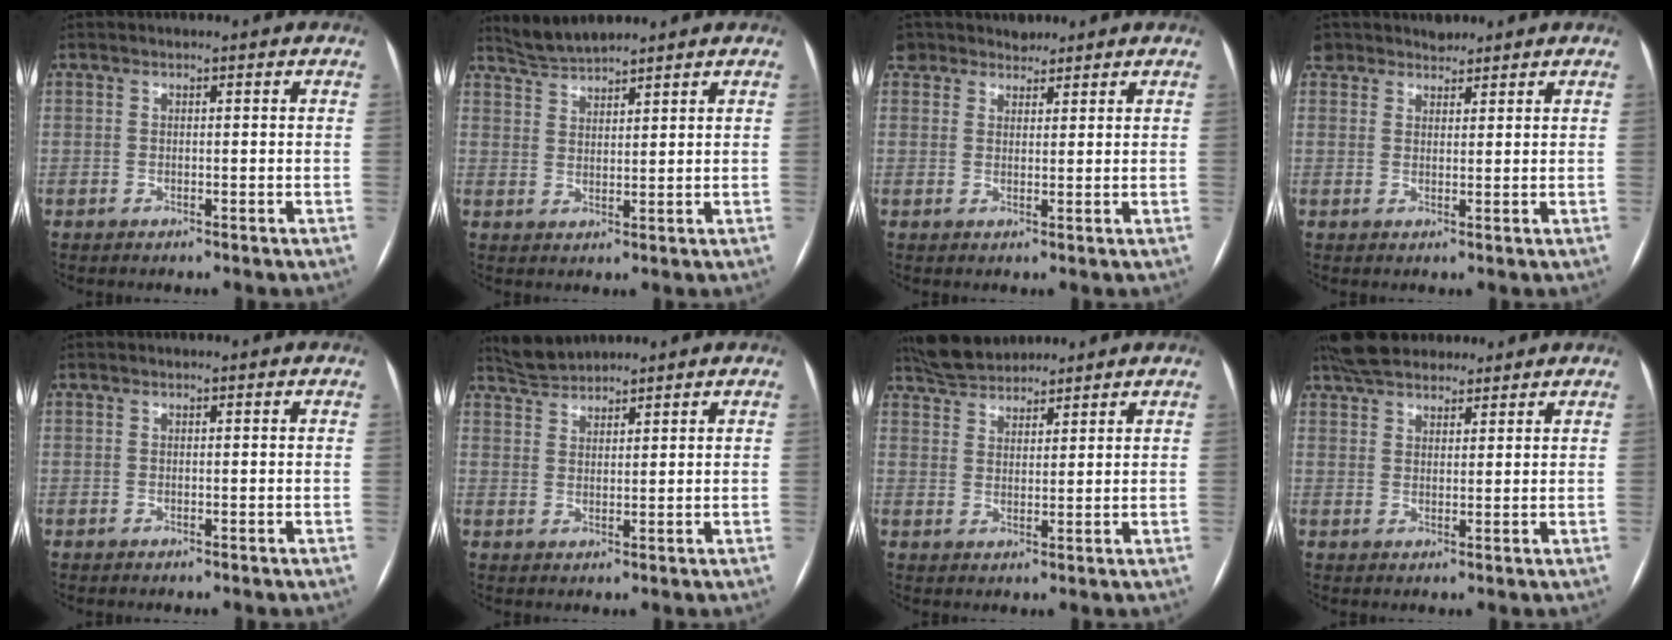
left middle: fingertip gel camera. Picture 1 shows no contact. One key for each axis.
{"total": 4.2, "fx": 4.2, "fy": -0.1, "fz": 0.6, "tx": -0.021, "ty": 0.013, "tz": 0.086}
{"total": 4.9, "fx": 4.0, "fy": 2.8, "fz": -0.4, "tx": 0.018, "ty": 0.019, "tz": 0.065}
{"total": 4.2, "fx": 3.5, "fy": 2.3, "fz": -0.3, "tx": 0.013, "ty": 0.019, "tz": 0.060}
{"total": 0.0}
{"total": 3.6, "fx": 3.6, "fy": 0.1, "fz": -0.2, "tx": -0.004, "ty": 0.016, "tz": 0.073}
{"total": 6.4, "fx": 6.0, "fy": 1.6, "fz": 1.3, "tx": -0.029, "ty": 0.028, "tz": 0.113}
{"total": 9.1, "fx": 7.8, "fy": 3.4, "fz": 3.3, "tx": -0.051, "ty": 0.033, "tz": 0.132}